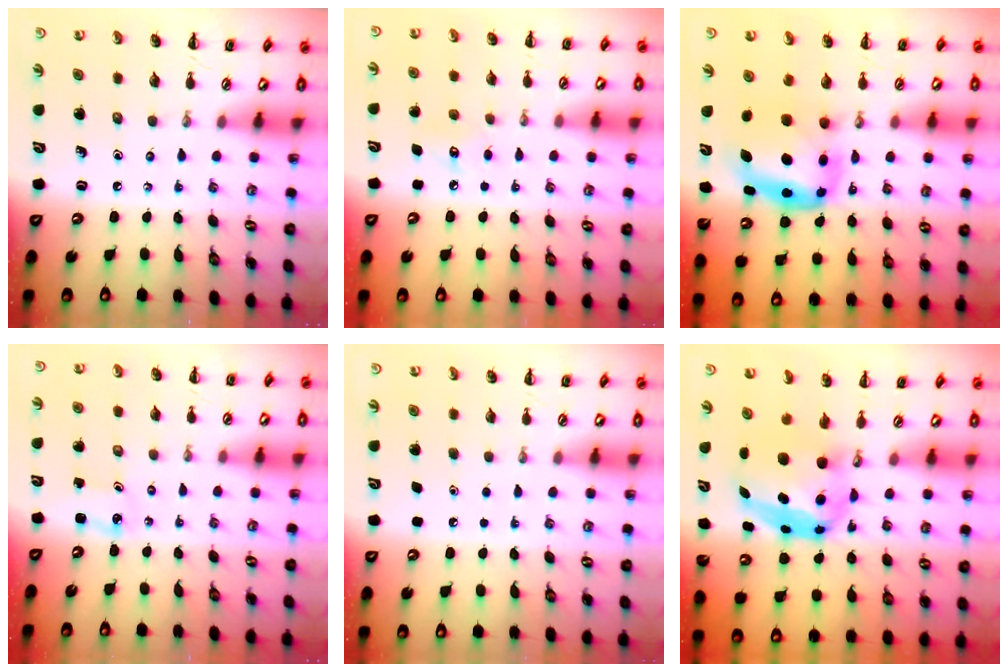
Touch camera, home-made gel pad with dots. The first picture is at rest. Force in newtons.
{"total": 5.7, "press": 5.7, "slide": 0.8}
{"total": 7.3, "press": 7.1, "slide": 1.9}
{"total": 1.5, "press": 1.5, "slide": 0.3}
{"total": 1.7, "press": 1.7, "slide": 0.1}
{"total": 7.2, "press": 7.0, "slide": 1.6}